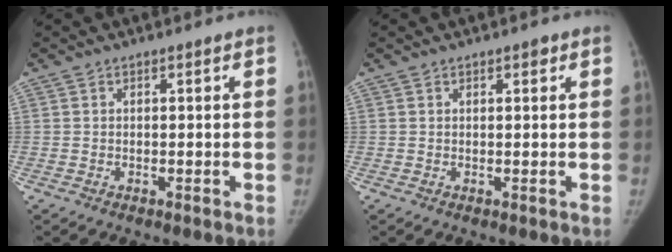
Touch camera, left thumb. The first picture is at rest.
{"total": 1.0, "force": [0.6, 0.5, 0.7], "torque": [-0.004, -0.001, 0.007]}